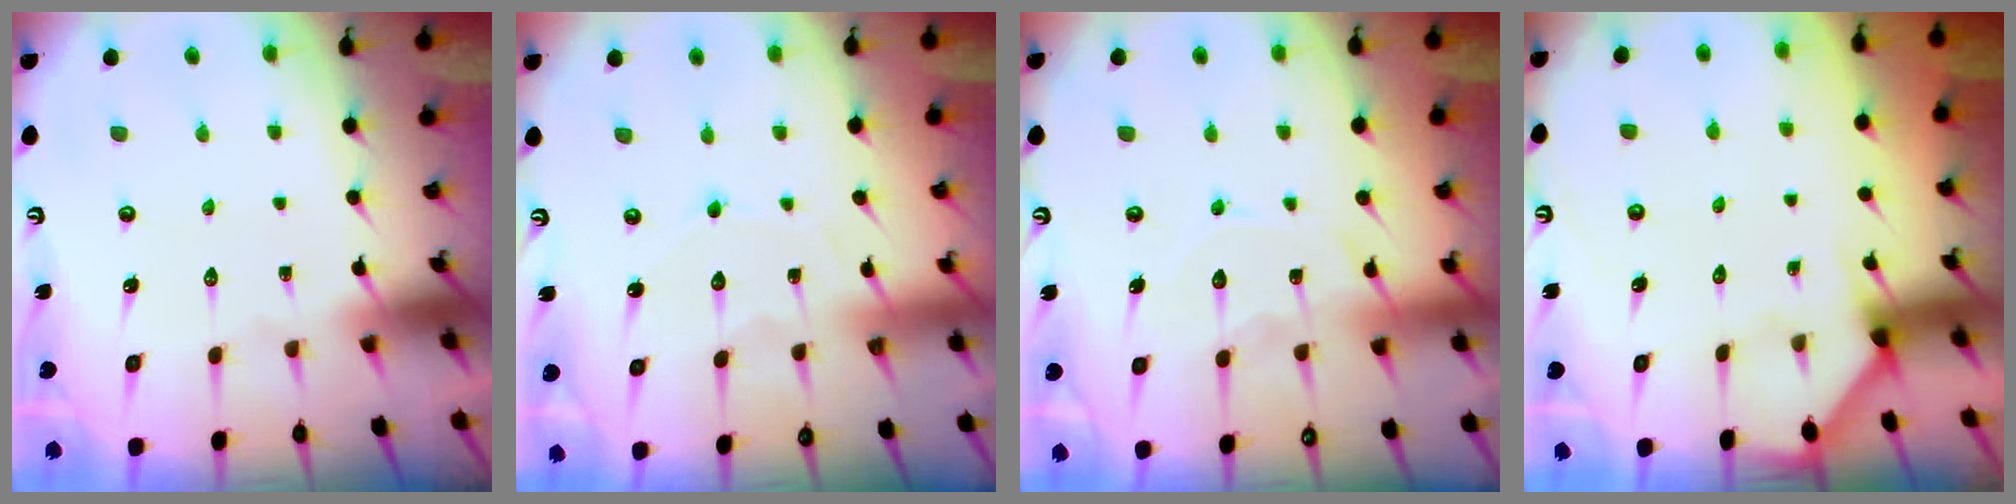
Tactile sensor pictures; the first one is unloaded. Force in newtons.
{"total": 4.0, "press": 4.0, "slide": 0.1}
{"total": 10.8, "press": 10.8, "slide": 0.9}
{"total": 1.4, "press": 1.4, "slide": 0.1}